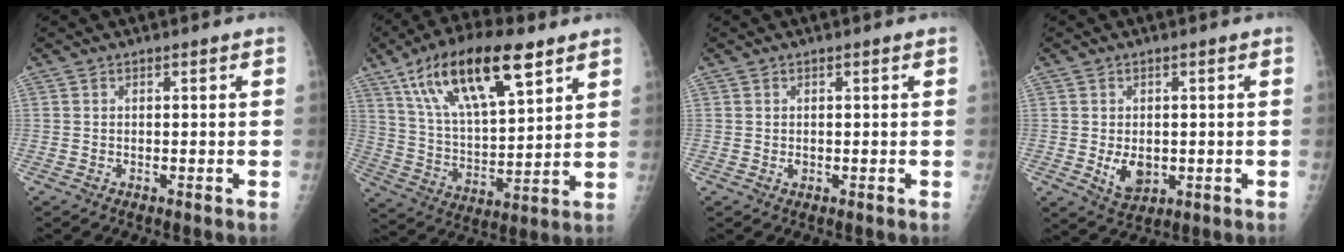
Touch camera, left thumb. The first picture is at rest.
{"total": 21.2, "force": [11.8, 8.0, 15.7], "torque": [-0.256, -0.031, 0.213]}
{"total": 1.4, "force": [0.1, 1.2, 0.7], "torque": [-0.007, -0.001, 0.005]}
{"total": 5.4, "force": [-0.6, 3.8, 3.8], "torque": [-0.046, -0.008, 0.003]}